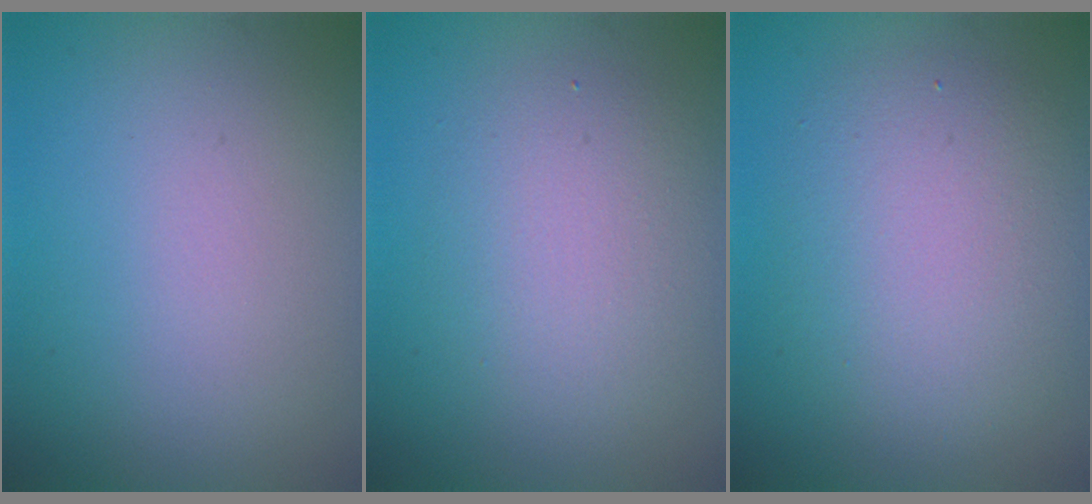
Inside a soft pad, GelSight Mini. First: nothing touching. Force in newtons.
{"total": 3.9, "press": 3.9, "slide": 0.1}
{"total": 5.7, "press": 5.7, "slide": 0.4}